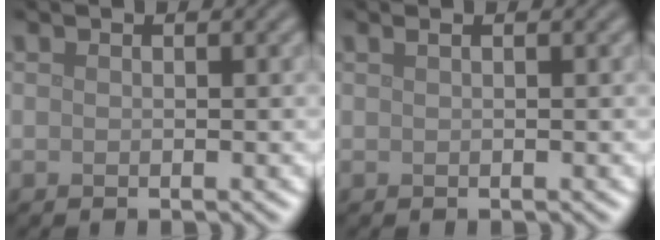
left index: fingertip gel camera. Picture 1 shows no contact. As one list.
[{"total": 0.7, "force": [0.3, 0.3, 0.6], "torque": [-0.008, 0.003, 0.003]}]